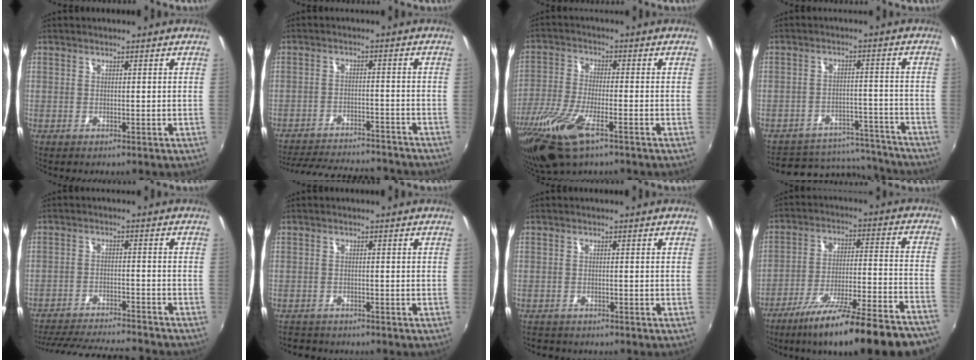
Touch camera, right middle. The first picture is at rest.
{"total": 20.4, "force": [-18.1, 5.2, 7.9], "torque": [-0.164, -0.006, -0.241]}
{"total": 13.3, "force": [-7.7, 4.1, 10.1], "torque": [-0.227, -0.036, -0.151]}
{"total": 17.5, "force": [-15.5, 6.6, 4.6], "torque": [-0.098, 0.031, -0.184]}
{"total": 18.6, "force": [-16.7, 2.9, 7.6], "torque": [-0.157, -0.020, -0.244]}
{"total": 2.9, "force": [-2.6, 1.4, 0.1], "torque": [-0.014, -0.002, -0.048]}
{"total": 2.3, "force": [-2.0, 1.1, 0.3], "torque": [-0.014, -0.007, -0.035]}
{"total": 26.9, "force": [-23.1, 1.8, 13.8], "torque": [-0.207, -0.058, -0.329]}